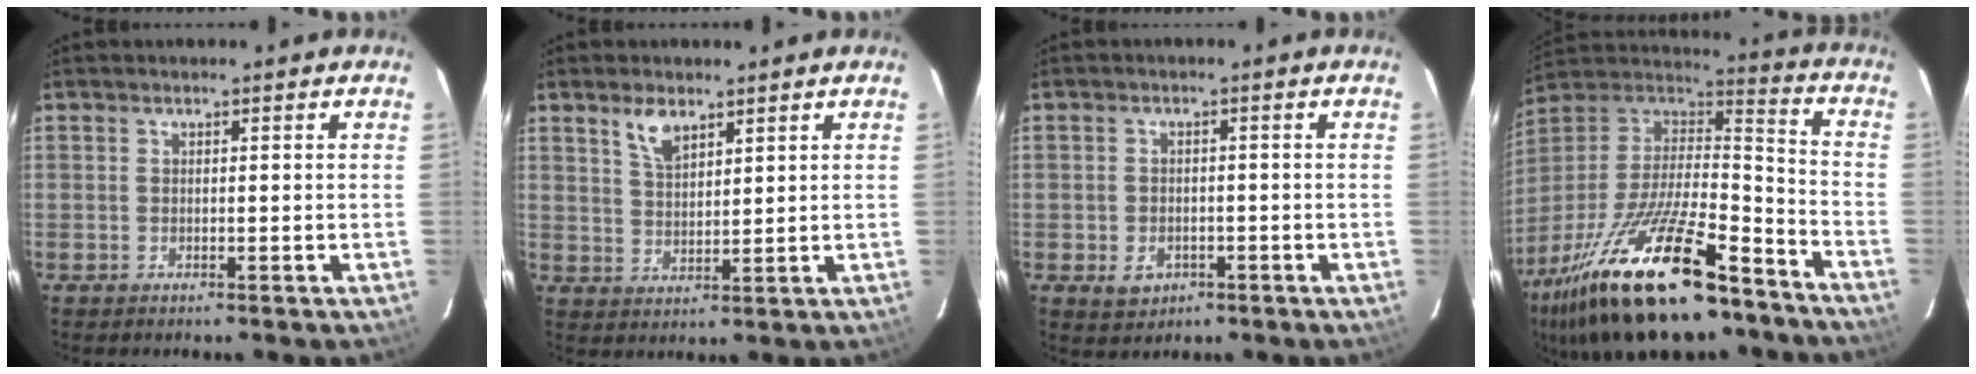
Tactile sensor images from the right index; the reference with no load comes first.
{"total": 5.0, "force": [3.3, 2.2, 3.0], "torque": [-0.055, 0.004, 0.066]}
{"total": 4.6, "force": [-1.9, 3.7, 2.1], "torque": [-0.047, 0.001, -0.020]}
{"total": 30.1, "force": [-19.9, 9.8, 20.4], "torque": [-0.390, -0.030, -0.322]}